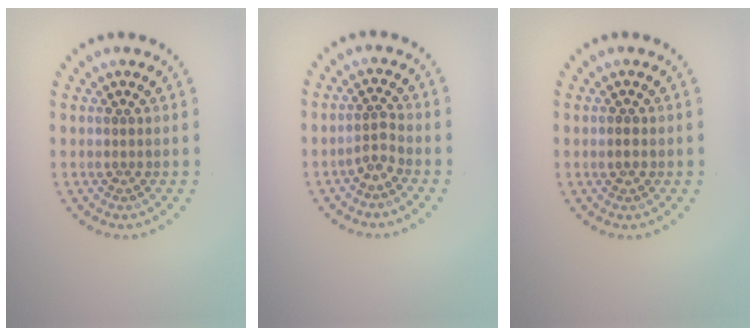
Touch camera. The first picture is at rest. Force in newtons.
{"total": 1.7, "press": 1.1, "slide": 1.3}
{"total": 0.9, "press": 0.9, "slide": 0.1}